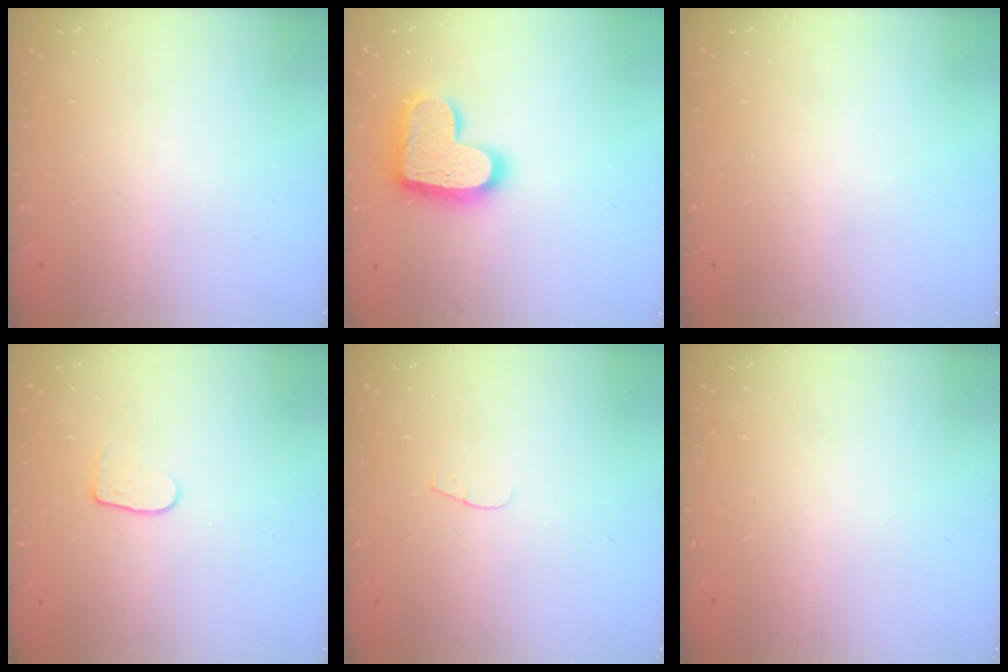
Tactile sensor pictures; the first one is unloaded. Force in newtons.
{"total": 17.7, "press": 17.6, "slide": 1.3}
{"total": 0.0}
{"total": 5.8, "press": 5.8, "slide": 0.6}
{"total": 4.1, "press": 4.1, "slide": 0.4}
{"total": 0.0}